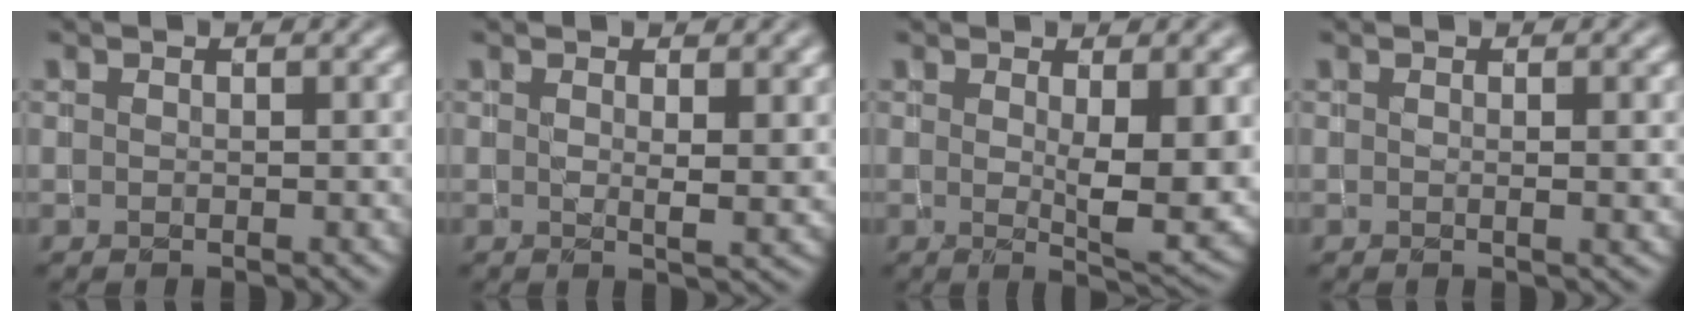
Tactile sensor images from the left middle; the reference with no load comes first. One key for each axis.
{"total": 2.6, "fx": 1.1, "fy": 0.7, "fz": 2.2, "tx": -0.032, "ty": -0.007, "tz": 0.020}
{"total": 6.5, "fx": 0.8, "fy": 1.7, "fz": 6.2, "tx": -0.098, "ty": -0.016, "tz": 0.021}
{"total": 1.8, "fx": 0.3, "fy": 0.6, "fz": 1.7, "tx": -0.014, "ty": 0.002, "tz": 0.004}